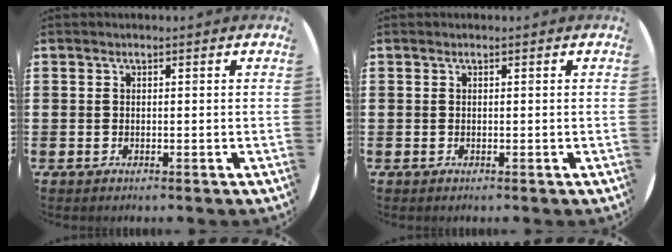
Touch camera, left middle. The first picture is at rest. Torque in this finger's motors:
{"motor_torque": [-0.06, 0.10, -0.03, -0.01]}